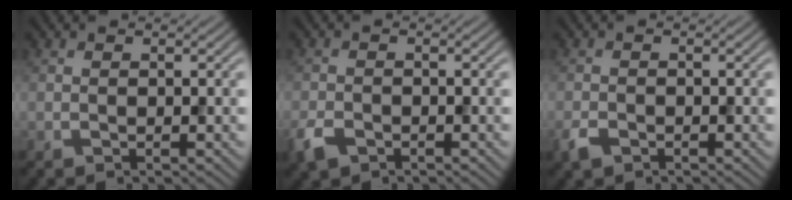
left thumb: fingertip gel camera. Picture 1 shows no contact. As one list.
[{"total": 2.8, "force": [-1.8, 1.6, 1.3], "torque": [-0.035, -0.009, -0.046]}, {"total": 1.8, "force": [-1.2, 1.0, 0.9], "torque": [-0.023, -0.005, -0.030]}]